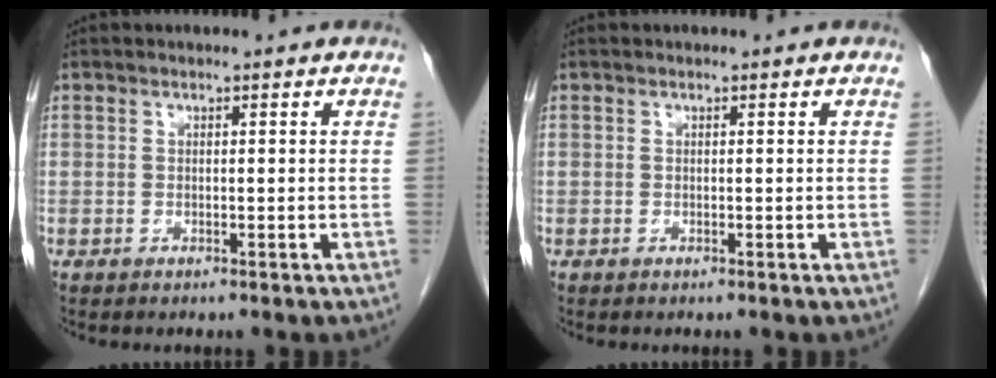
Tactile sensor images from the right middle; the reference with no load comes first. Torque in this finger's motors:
{"motor_torque": [0.00, 0.00, 0.00, 0.00]}